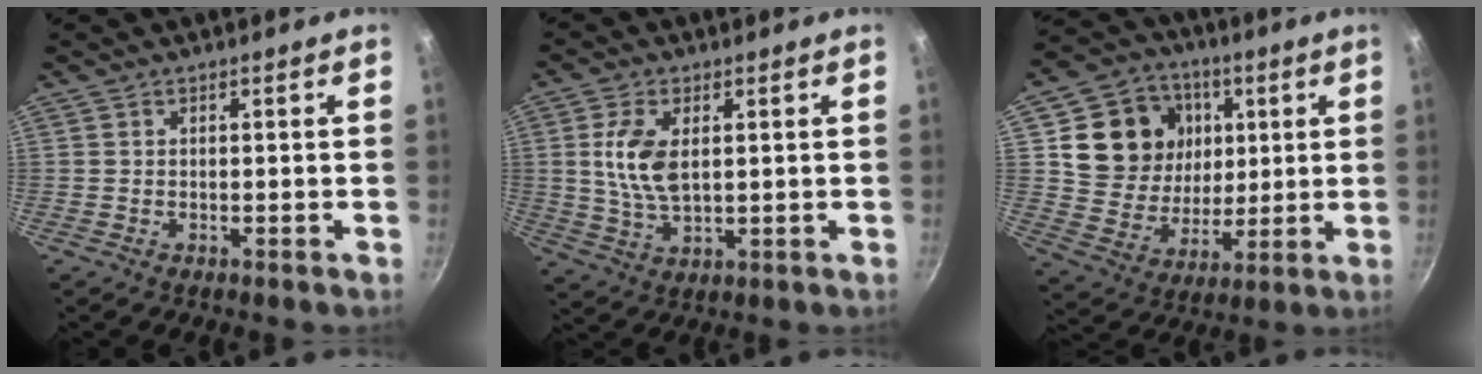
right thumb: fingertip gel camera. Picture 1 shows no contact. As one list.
[{"total": 8.8, "force": [1.7, 4.8, 7.1], "torque": [-0.142, -0.007, 0.037]}, {"total": 16.9, "force": [4.9, 14.3, 7.5], "torque": [-0.109, -0.011, 0.091]}]